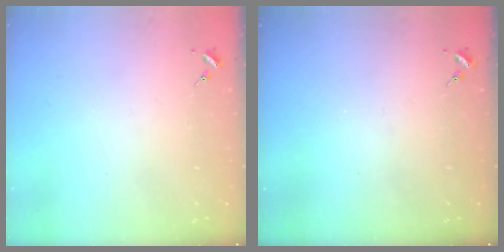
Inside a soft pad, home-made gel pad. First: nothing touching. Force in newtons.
{"total": 0.0}